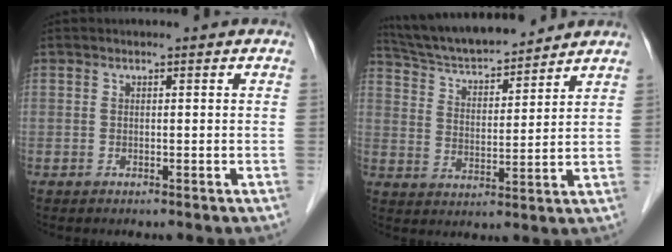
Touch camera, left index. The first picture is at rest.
{"total": 9.5, "force": [9.1, 1.2, 2.5], "torque": [-0.053, 0.021, 0.153]}